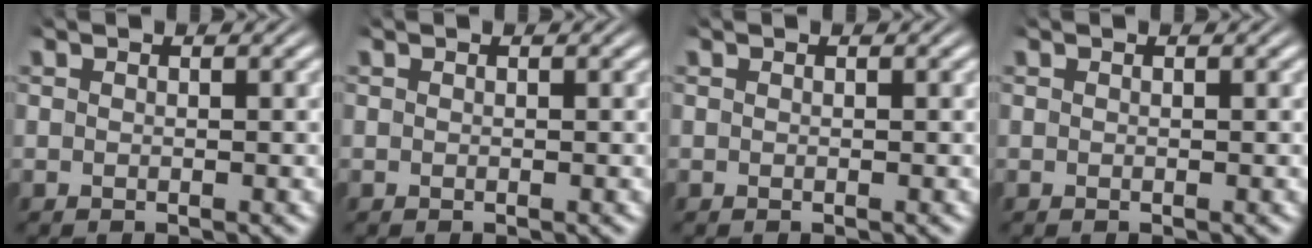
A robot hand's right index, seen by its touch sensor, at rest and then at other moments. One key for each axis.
{"total": 0.0}
{"total": 0.0}
{"total": 0.0}